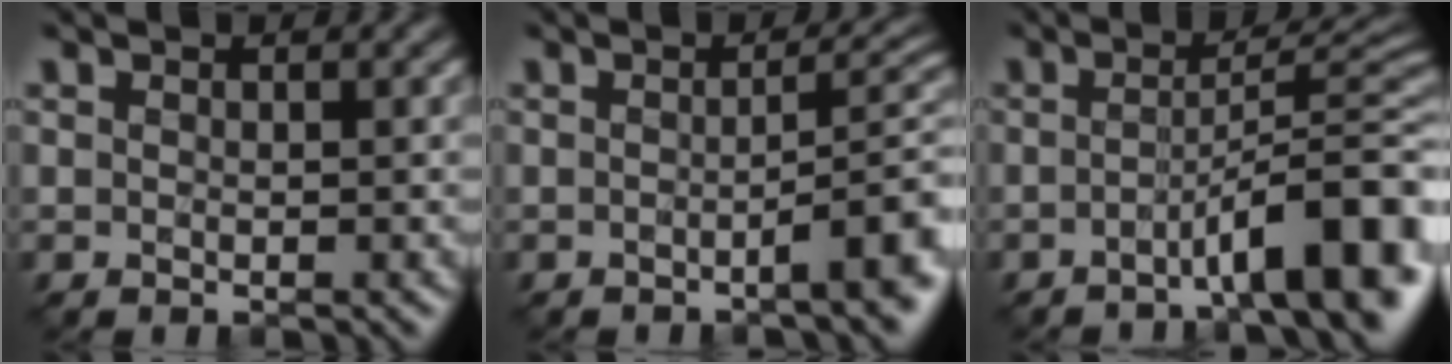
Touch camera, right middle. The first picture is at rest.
{"total": 5.3, "force": [-2.0, 1.2, 4.8], "torque": [-0.054, 0.008, -0.035]}
{"total": 7.8, "force": [-3.5, 1.3, 6.9], "torque": [-0.092, 0.017, -0.060]}